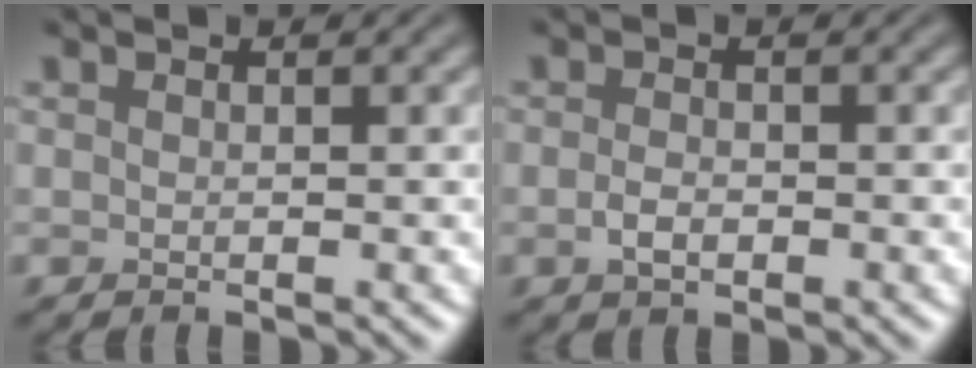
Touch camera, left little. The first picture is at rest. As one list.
[{"total": 1.6, "force": [-0.6, 0.9, 1.1], "torque": [-0.025, -0.001, -0.013]}]